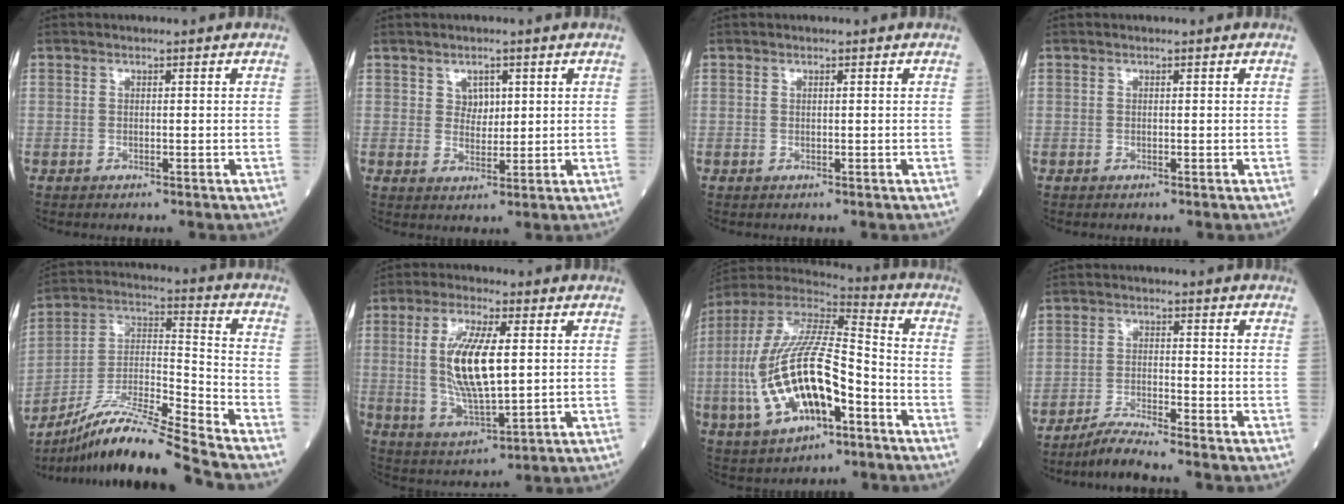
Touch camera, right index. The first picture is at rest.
{"total": 2.8, "force": [1.3, 1.9, 1.6], "torque": [-0.022, 0.000, 0.025]}
{"total": 0.0}
{"total": 0.0}
{"total": 16.6, "force": [-14.4, -1.7, 8.0], "torque": [-0.154, 0.010, -0.259]}
{"total": 12.0, "force": [1.6, 3.0, 11.5], "torque": [-0.239, -0.004, 0.036]}
{"total": 20.4, "force": [-5.4, 7.1, 18.3], "torque": [-0.396, 0.000, -0.087]}
{"total": 4.6, "force": [-4.2, -1.1, 1.6], "torque": [-0.034, -0.022, -0.081]}